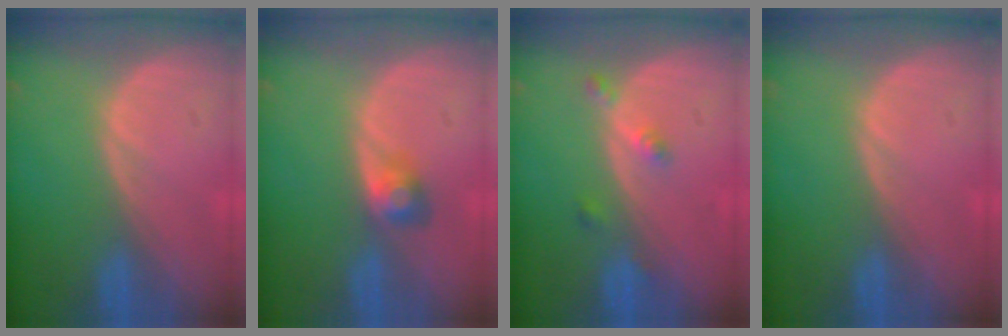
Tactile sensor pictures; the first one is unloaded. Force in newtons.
{"total": 2.7, "press": 2.7, "slide": 0.3}
{"total": 2.7, "press": 2.3, "slide": 1.5}
{"total": 0.0}